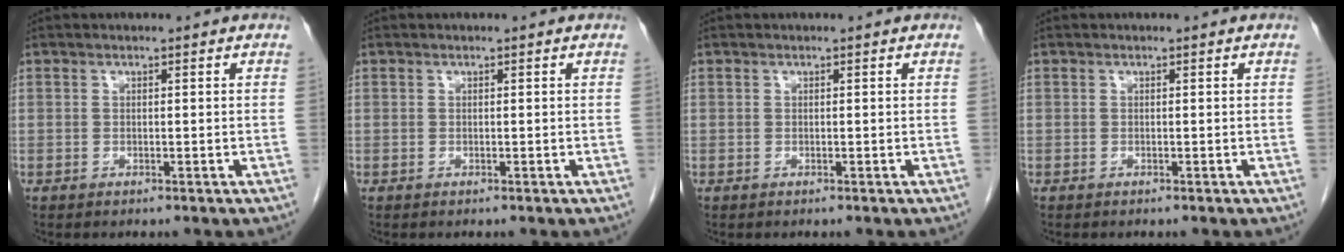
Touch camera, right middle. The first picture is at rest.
{"total": 0.0}
{"total": 0.0}
{"total": 0.0}